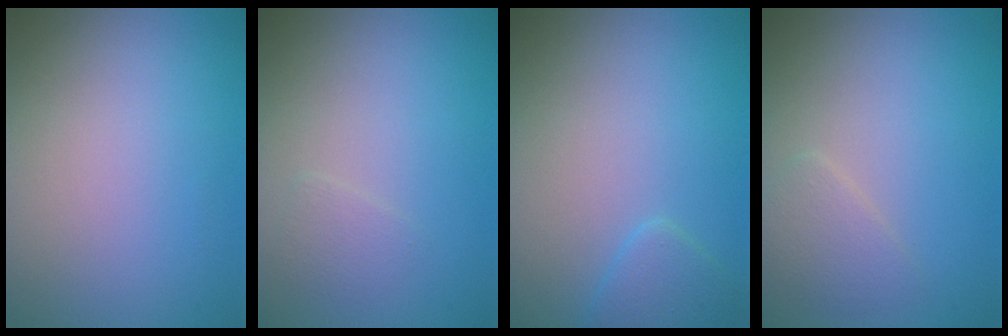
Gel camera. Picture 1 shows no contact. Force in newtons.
{"total": 1.0, "press": 1.0, "slide": 0.0}
{"total": 1.8, "press": 1.8, "slide": 0.1}
{"total": 1.8, "press": 1.8, "slide": 0.1}